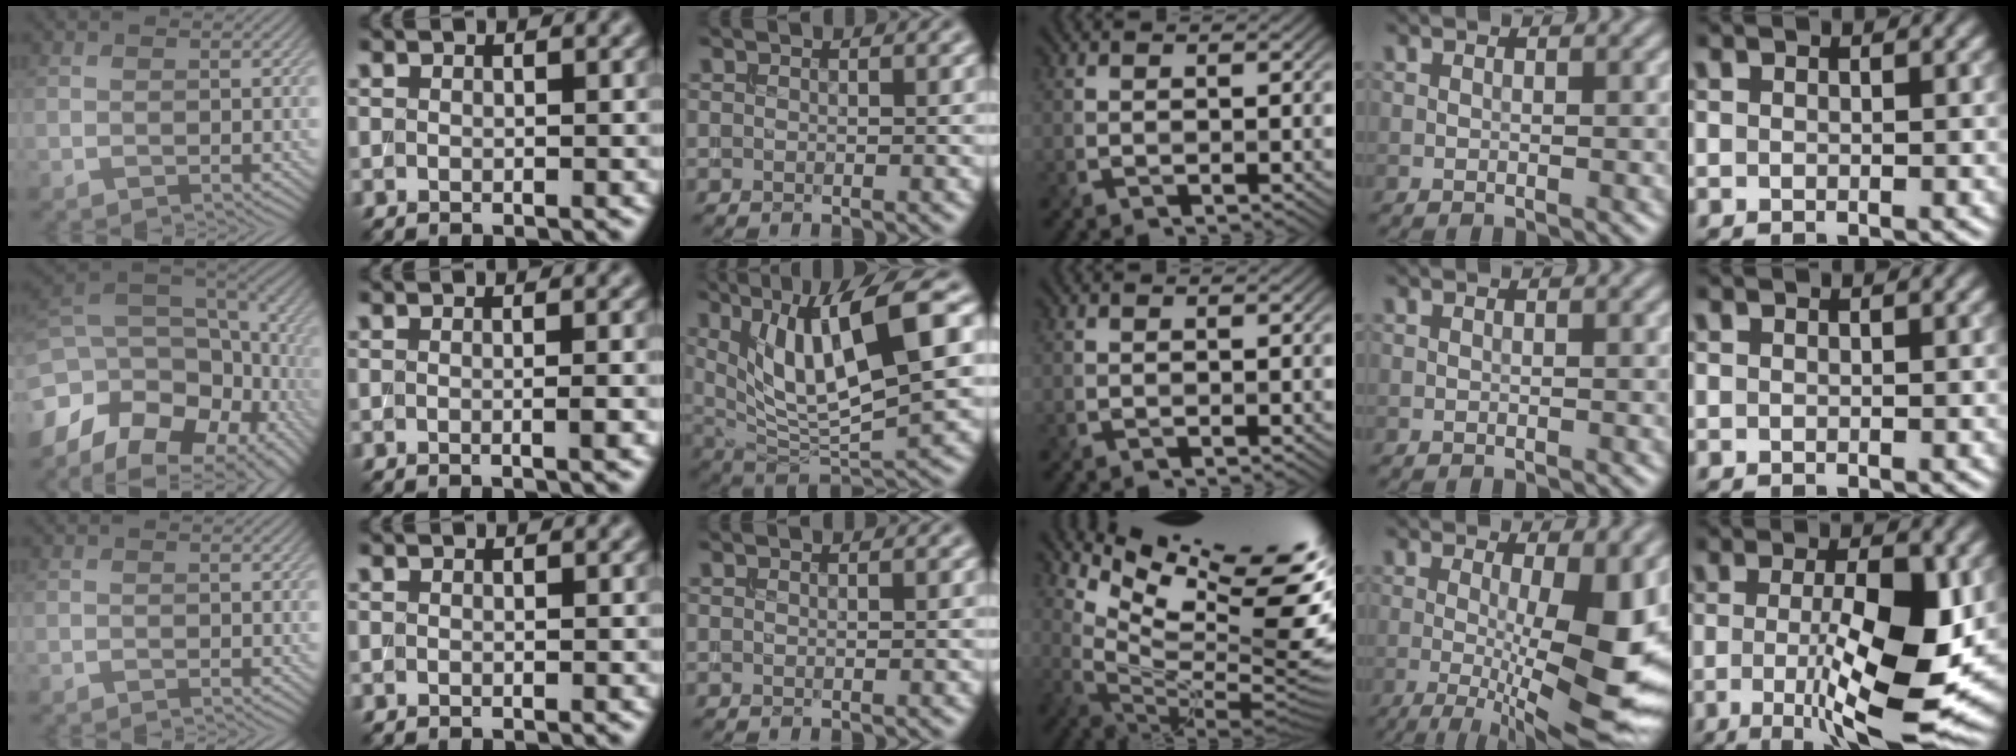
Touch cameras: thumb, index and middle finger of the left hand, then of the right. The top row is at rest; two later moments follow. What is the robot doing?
{"motion": "extract", "object": "backpack"}